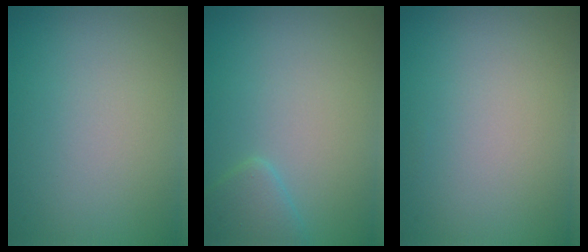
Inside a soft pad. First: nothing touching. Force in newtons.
{"total": 1.8, "press": 1.8, "slide": 0.1}
{"total": 0.0}